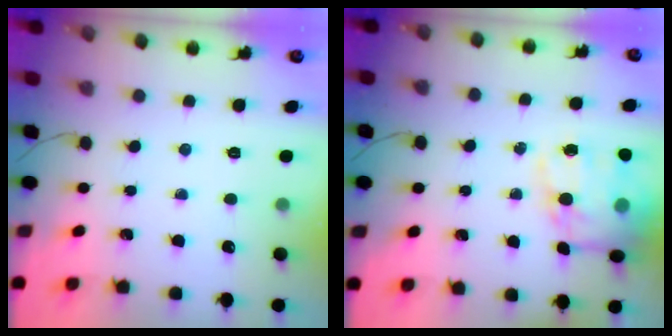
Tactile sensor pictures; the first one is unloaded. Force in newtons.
{"total": 15.2, "press": 14.8, "slide": 3.5}